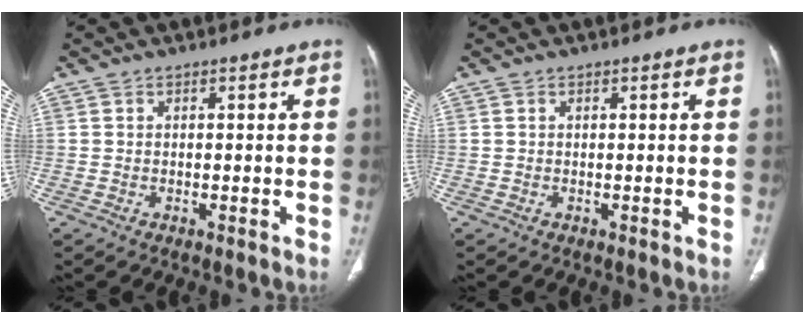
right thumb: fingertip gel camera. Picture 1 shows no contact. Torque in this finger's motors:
{"motor_torque": [0.31, 0.21, -0.03, 0.28, 0.03]}